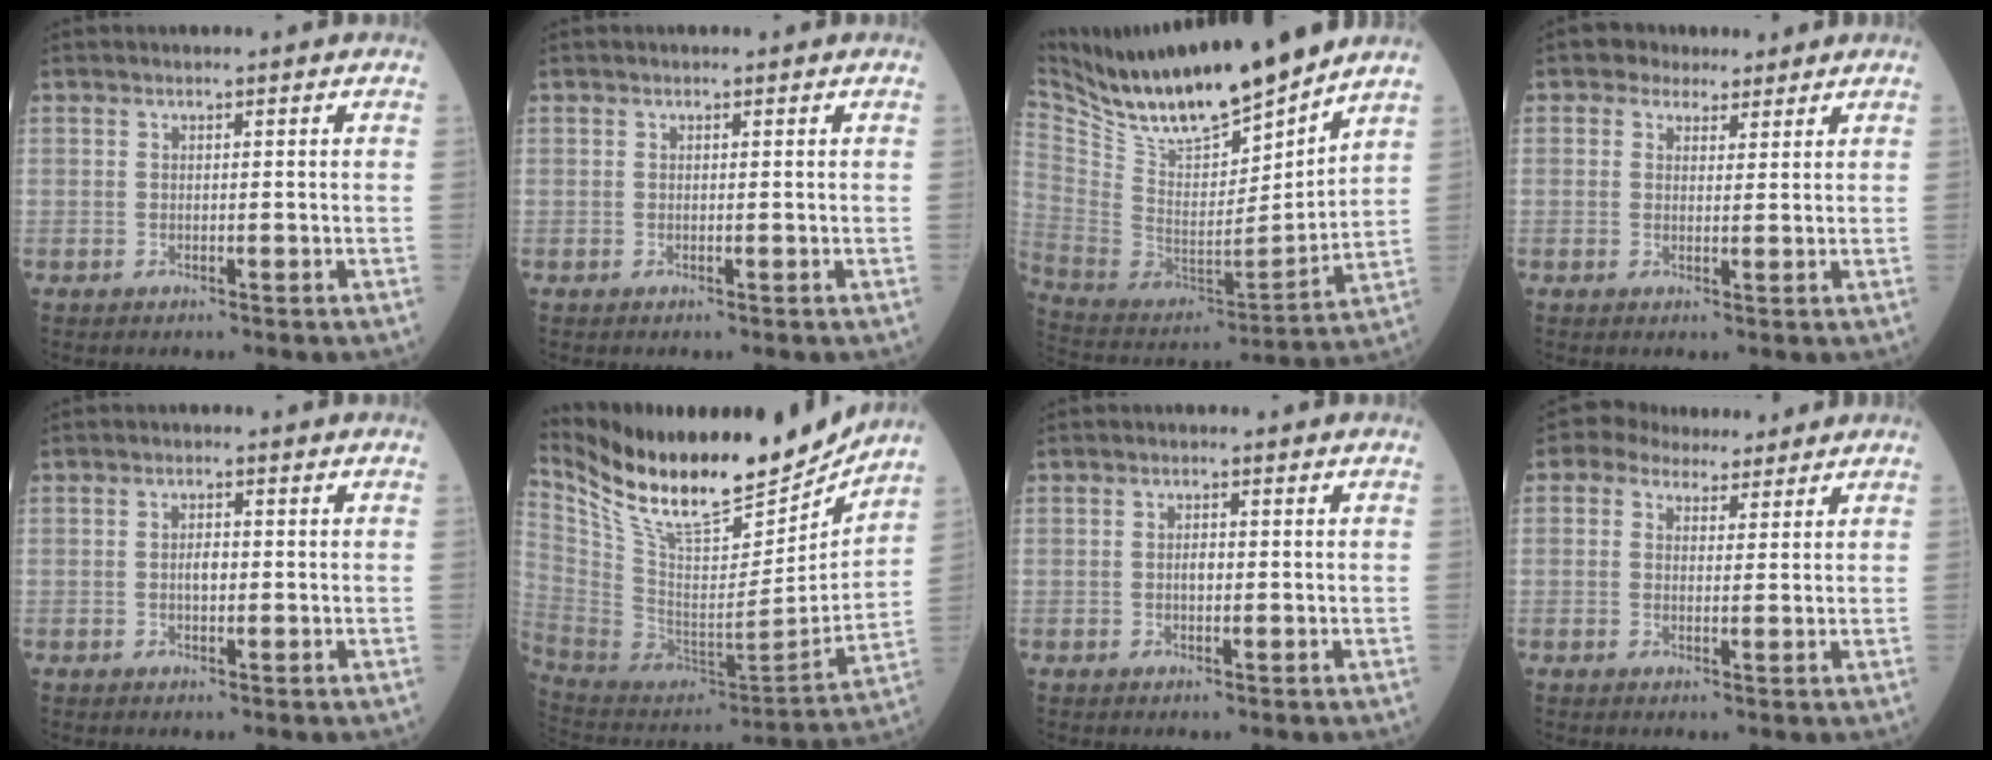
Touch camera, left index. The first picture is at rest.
{"total": 0.0}
{"total": 18.9, "force": [16.5, 2.4, 8.9], "torque": [-0.179, -0.022, 0.305]}
{"total": 3.5, "force": [2.5, 2.4, 0.5], "torque": [-0.006, 0.015, 0.036]}
{"total": 1.9, "force": [-0.1, 0.9, 1.6], "torque": [-0.029, 0.003, -0.002]}
{"total": 24.1, "force": [20.6, 5.4, 11.2], "torque": [-0.210, -0.028, 0.346]}
{"total": 1.4, "force": [-0.1, 0.7, 1.2], "torque": [-0.022, 0.003, -0.002]}
{"total": 5.6, "force": [4.2, 3.2, 1.7], "torque": [-0.029, 0.025, 0.068]}